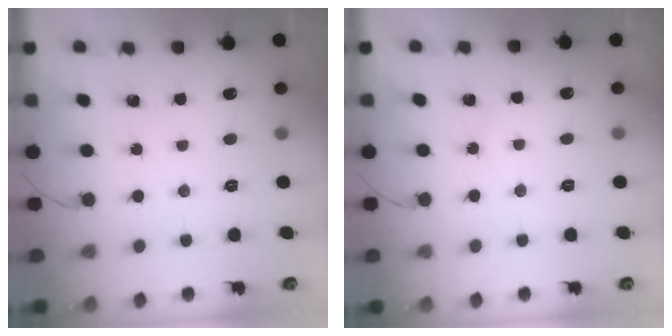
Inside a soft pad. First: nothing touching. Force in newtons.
{"total": 2.2, "press": 2.1, "slide": 0.4}